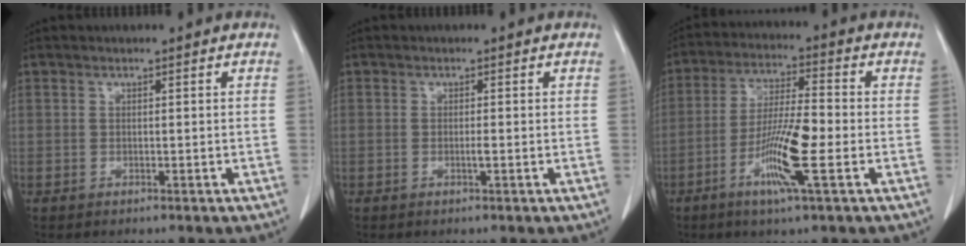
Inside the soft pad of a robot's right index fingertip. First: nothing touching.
{"total": 0.8, "force": [-0.2, 0.0, 0.8], "torque": [-0.018, -0.001, -0.004]}
{"total": 10.6, "force": [-3.7, 0.4, 10.0], "torque": [-0.192, -0.013, -0.073]}